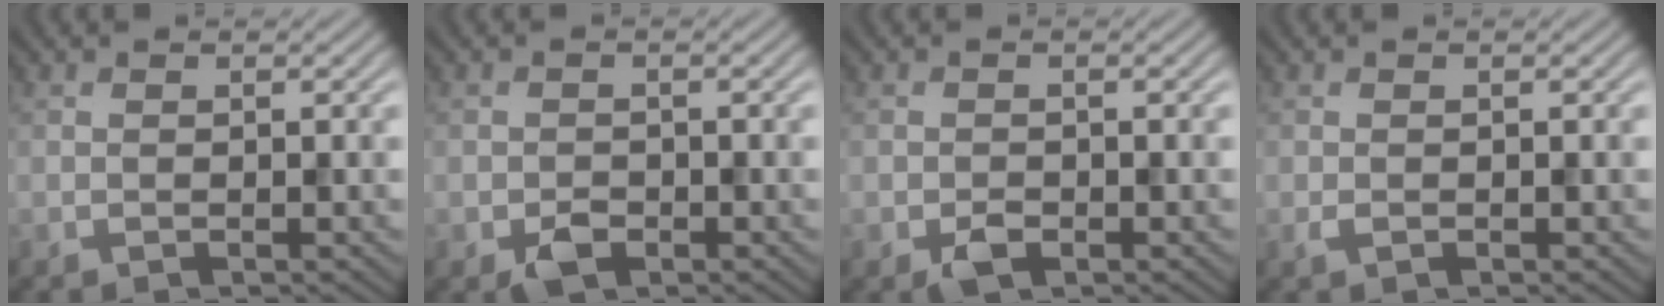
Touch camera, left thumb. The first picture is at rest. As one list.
[{"total": 2.2, "force": [-1.2, 1.4, 1.2], "torque": [-0.022, -0.004, -0.024]}, {"total": 1.8, "force": [-1.0, 1.1, 1.1], "torque": [-0.019, -0.003, -0.020]}, {"total": 0.7, "force": [-0.3, 0.4, 0.5], "torque": [-0.013, -0.003, -0.005]}]